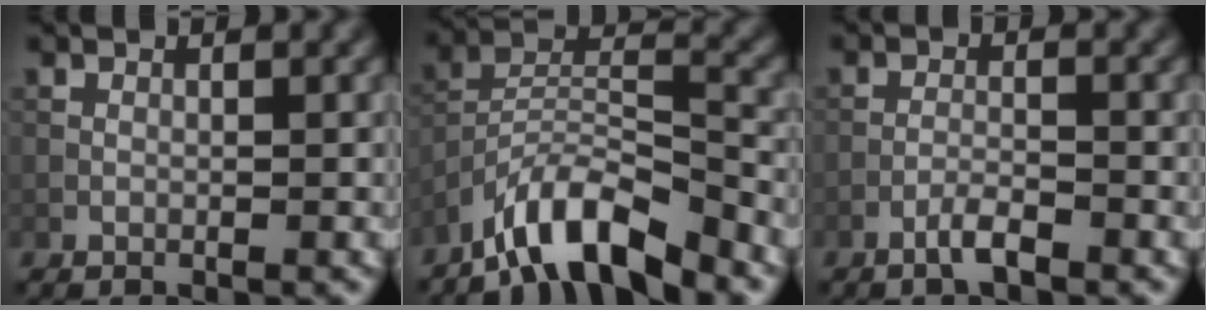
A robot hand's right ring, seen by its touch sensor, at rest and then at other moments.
{"total": 7.9, "force": [-6.4, 2.0, 4.2], "torque": [-0.073, 0.002, -0.124]}
{"total": 1.9, "force": [-1.4, 0.3, 1.3], "torque": [-0.024, 0.005, -0.031]}